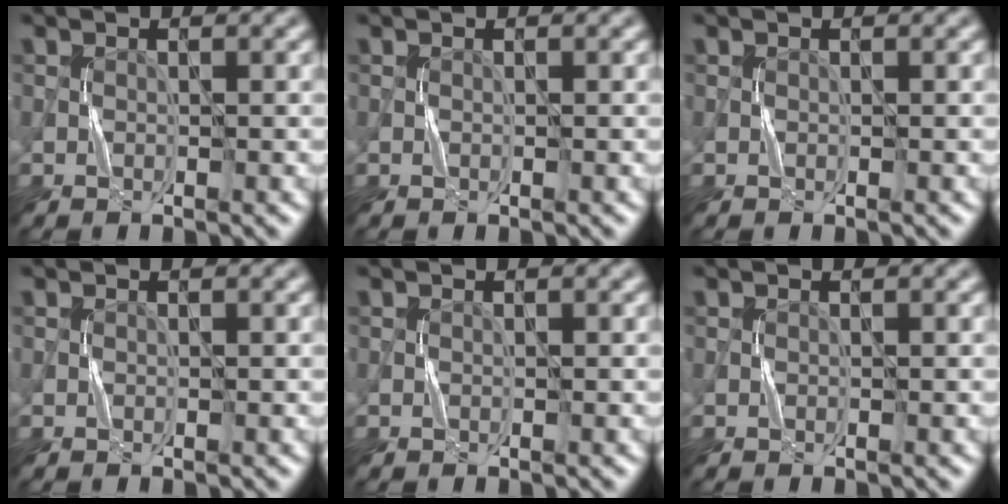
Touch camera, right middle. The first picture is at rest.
{"total": 0.0}
{"total": 0.0}
{"total": 0.0}
{"total": 0.0}
{"total": 0.0}